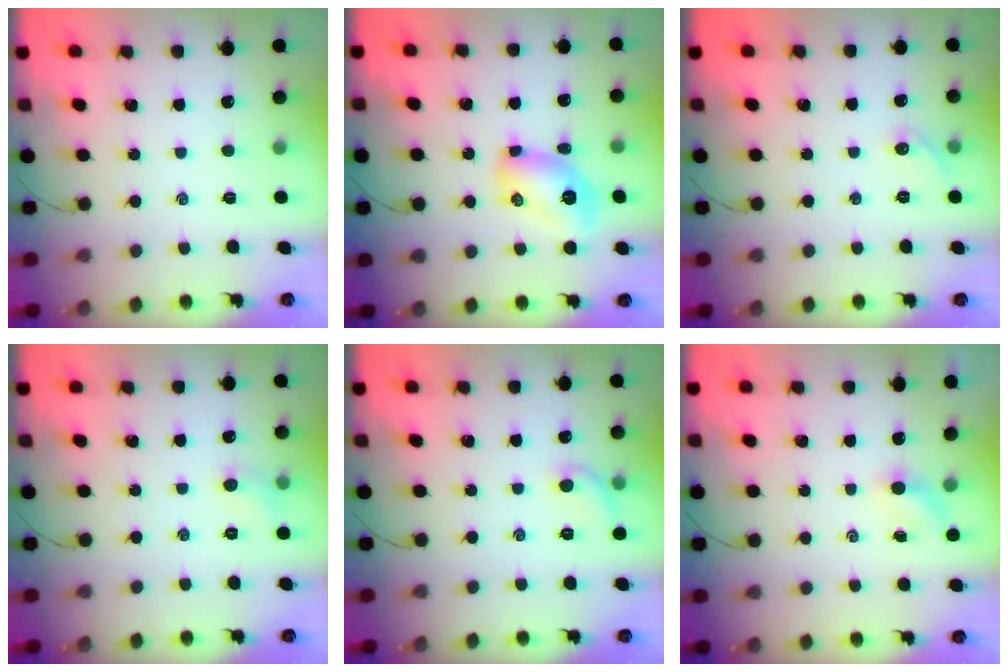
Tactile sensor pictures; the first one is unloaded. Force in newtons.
{"total": 9.8, "press": 9.7, "slide": 1.3}
{"total": 4.5, "press": 4.2, "slide": 1.6}
{"total": 4.6, "press": 4.3, "slide": 1.5}
{"total": 6.6, "press": 6.5, "slide": 1.3}
{"total": 2.4, "press": 2.3, "slide": 0.7}